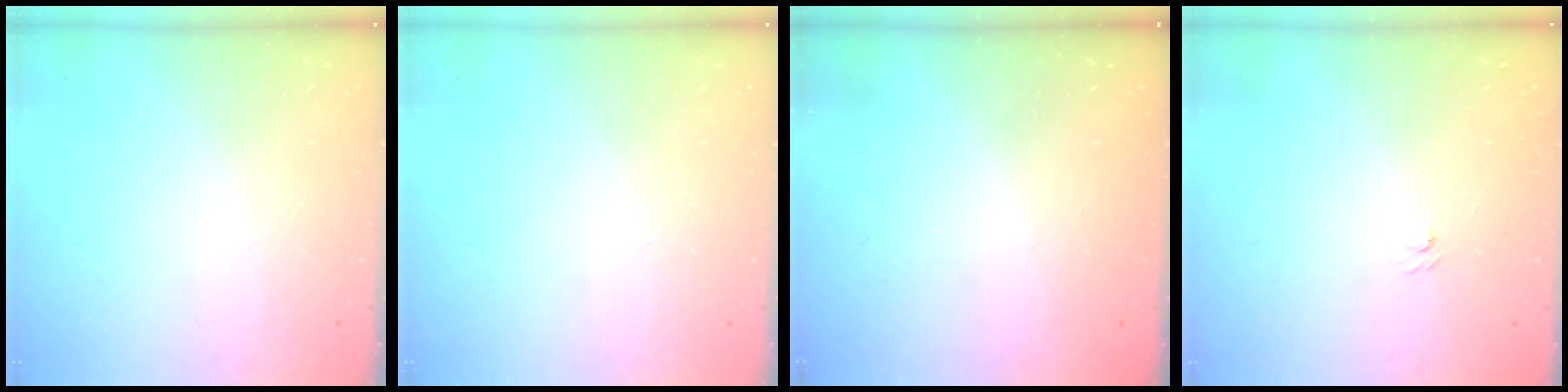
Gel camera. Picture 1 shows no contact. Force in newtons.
{"total": 0.0}
{"total": 2.3, "press": 2.2, "slide": 0.7}
{"total": 1.9, "press": 1.7, "slide": 0.9}